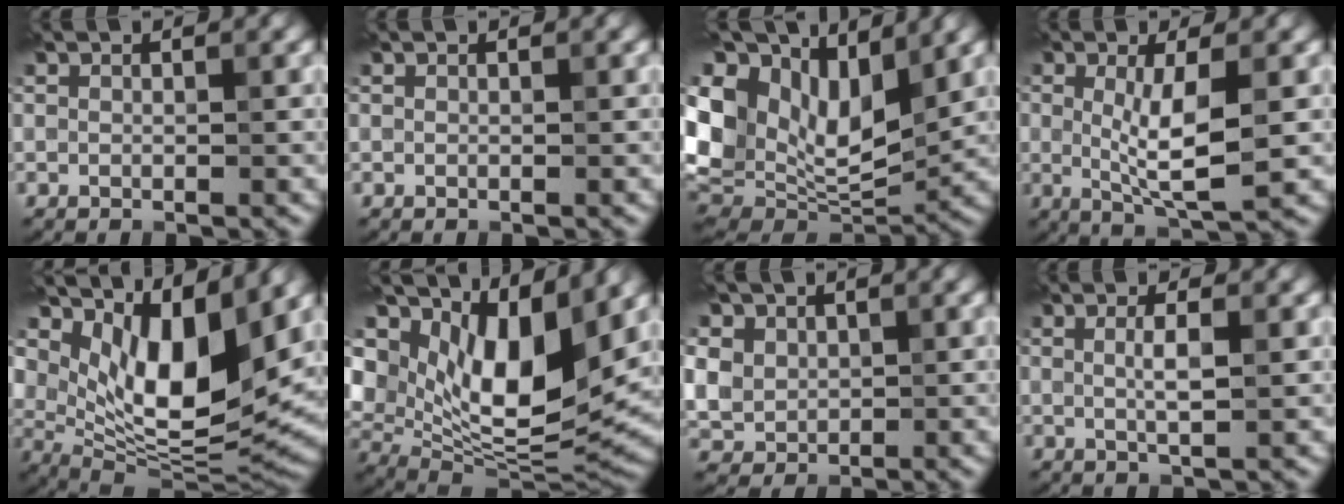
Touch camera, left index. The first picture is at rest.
{"total": 0.0}
{"total": 13.6, "force": [5.5, 8.3, 9.2], "torque": [-0.206, 0.025, 0.097]}
{"total": 5.2, "force": [0.0, 1.4, 5.0], "torque": [-0.099, -0.008, 0.003]}
{"total": 10.5, "force": [3.6, 5.2, 8.4], "torque": [-0.136, -0.030, 0.073]}
{"total": 11.9, "force": [4.8, 5.7, 9.3], "torque": [-0.164, -0.013, 0.095]}
{"total": 6.8, "force": [2.5, 5.7, 2.9], "torque": [-0.089, 0.020, 0.039]}
{"total": 2.3, "force": [0.2, 0.6, 2.2], "torque": [-0.041, 0.002, 0.004]}